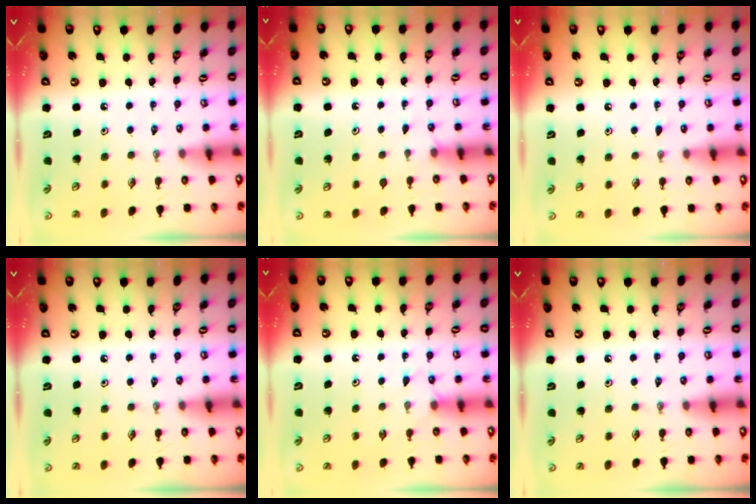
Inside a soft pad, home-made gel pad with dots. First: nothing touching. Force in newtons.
{"total": 2.1, "press": 2.1, "slide": 0.3}
{"total": 5.6, "press": 5.6, "slide": 0.5}
{"total": 0.0}
{"total": 4.6, "press": 4.6, "slide": 0.5}
{"total": 0.0}